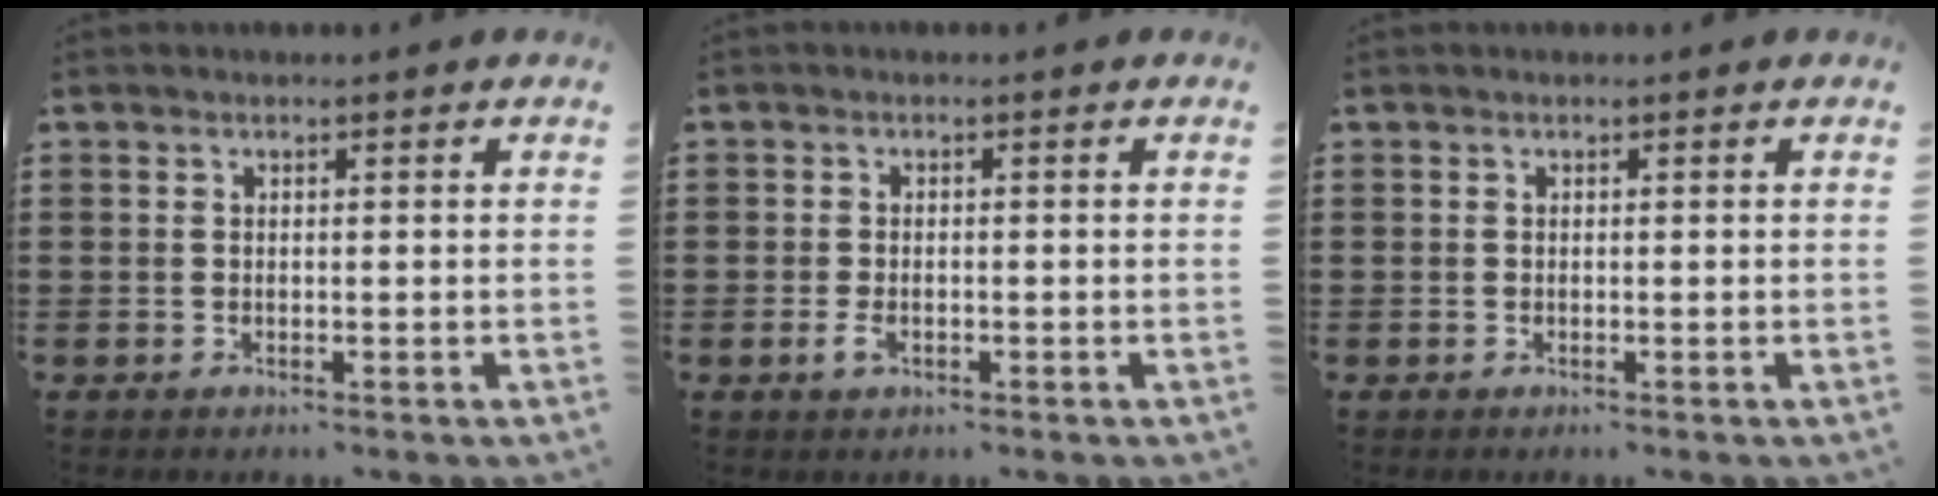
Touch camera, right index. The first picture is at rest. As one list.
[{"total": 1.6, "force": [-0.6, 0.9, 1.3], "torque": [-0.032, -0.001, -0.013]}, {"total": 0.0}]